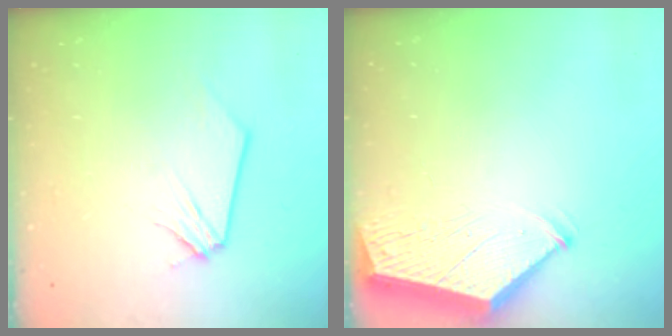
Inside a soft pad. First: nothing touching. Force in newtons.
{"total": 3.0, "press": 3.0, "slide": 0.3}